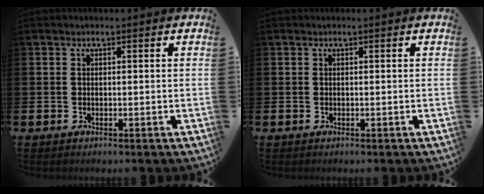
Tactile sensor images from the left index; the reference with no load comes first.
{"total": 0.0}